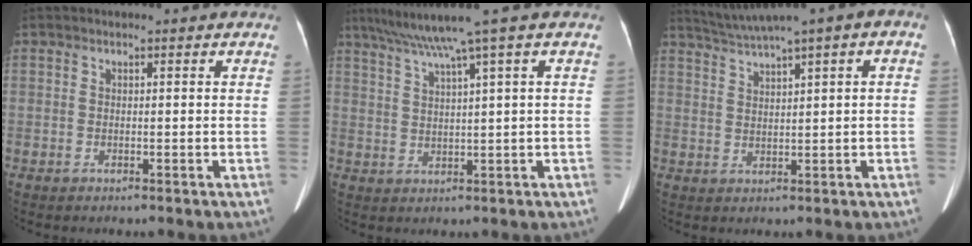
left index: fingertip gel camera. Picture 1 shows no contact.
{"total": 7.2, "force": [4.9, -2.0, 4.9], "torque": [-0.087, 0.018, 0.086]}
{"total": 6.1, "force": [3.7, 0.1, 4.9], "torque": [-0.090, 0.030, 0.069]}